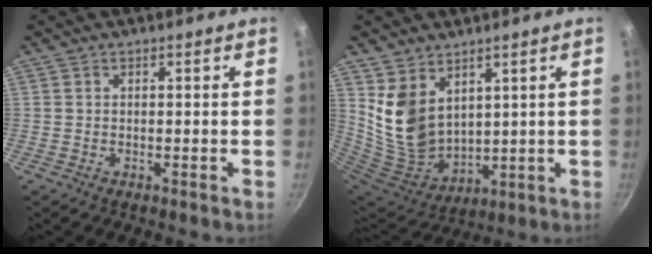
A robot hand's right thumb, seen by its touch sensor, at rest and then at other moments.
{"total": 12.1, "force": [5.9, 8.2, 6.7], "torque": [-0.110, -0.058, 0.135]}